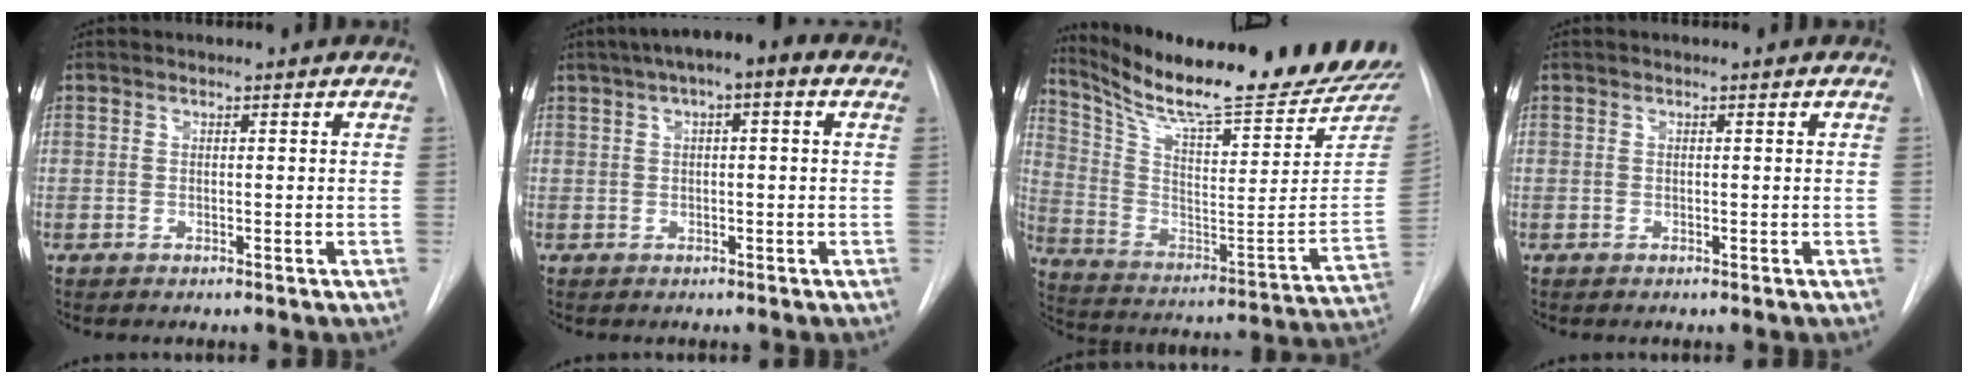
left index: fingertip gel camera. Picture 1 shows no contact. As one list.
[{"total": 6.9, "force": [2.8, 1.7, 6.0], "torque": [-0.097, 0.034, 0.036]}, {"total": 25.7, "force": [23.3, 0.3, 11.0], "torque": [-0.190, -0.113, 0.335]}, {"total": 0.0}]